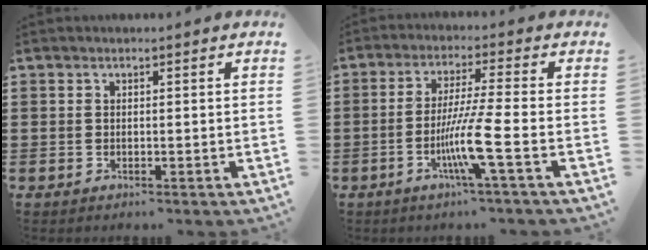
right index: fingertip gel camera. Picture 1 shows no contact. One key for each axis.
{"total": 8.1, "fx": -3.0, "fy": -0.6, "fz": 7.6, "tx": -0.153, "ty": -0.021, "tz": -0.061}